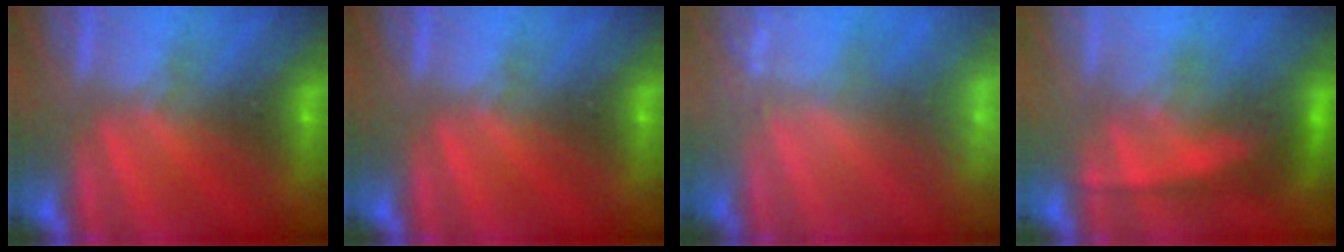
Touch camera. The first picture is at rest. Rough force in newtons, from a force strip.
{"total": 0.0}
{"total": 2.5}
{"total": 2.7}